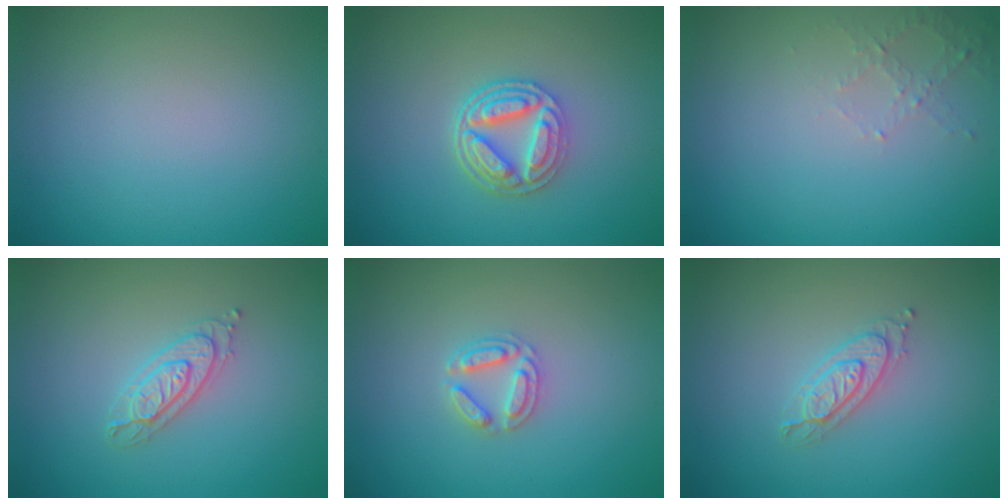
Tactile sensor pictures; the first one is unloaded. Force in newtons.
{"total": 4.8, "press": 3.8, "slide": 3.0}
{"total": 1.3, "press": 1.3, "slide": 0.4}
{"total": 2.2, "press": 2.1, "slide": 0.4}
{"total": 2.5, "press": 2.5, "slide": 0.4}
{"total": 2.1, "press": 2.1, "slide": 0.2}